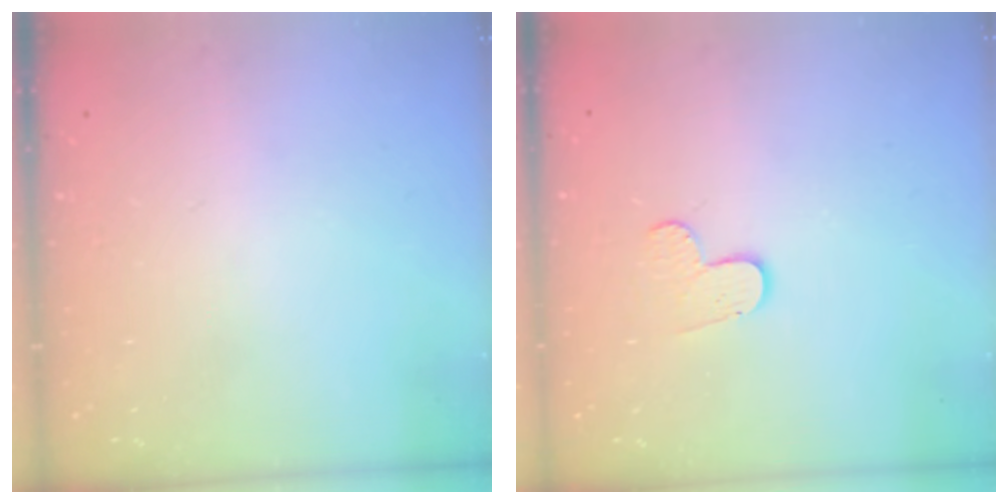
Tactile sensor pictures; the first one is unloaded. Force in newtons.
{"total": 3.3, "press": 3.3, "slide": 0.3}